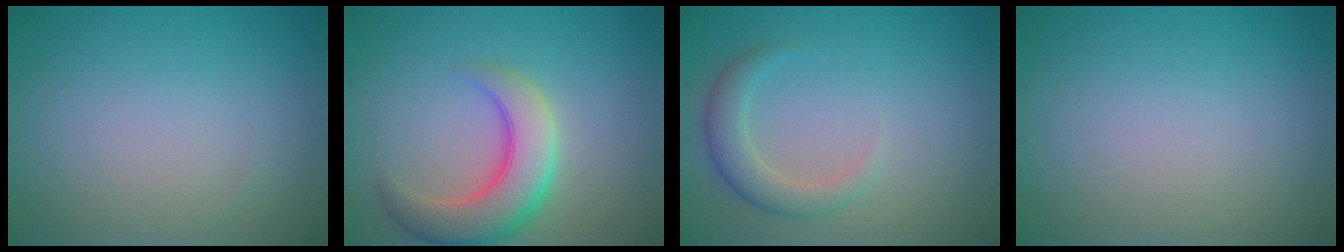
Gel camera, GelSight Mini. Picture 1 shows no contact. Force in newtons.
{"total": 6.5, "press": 6.5, "slide": 0.3}
{"total": 2.8, "press": 2.8, "slide": 0.2}
{"total": 0.0}